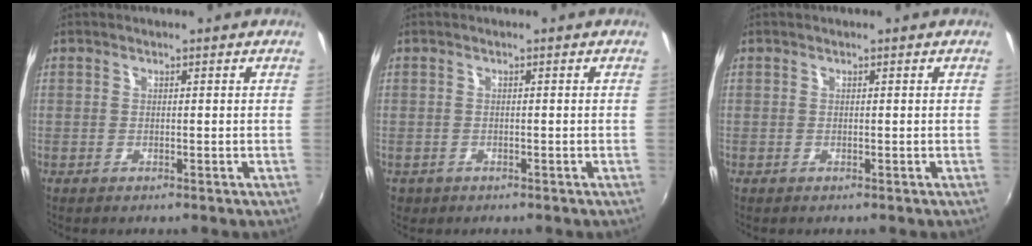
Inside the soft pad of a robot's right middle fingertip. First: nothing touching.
{"total": 1.6, "force": [-0.7, 1.3, 0.6], "torque": [-0.015, -0.003, -0.008]}
{"total": 0.0}